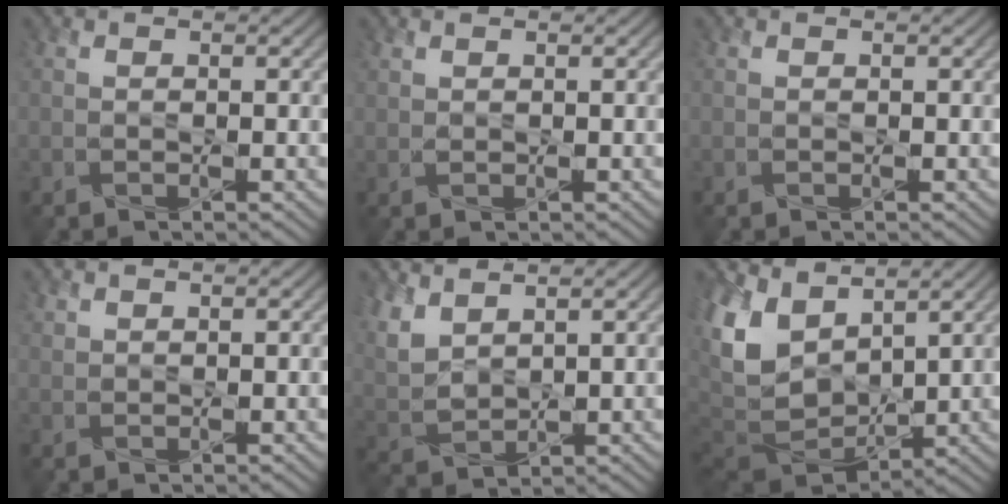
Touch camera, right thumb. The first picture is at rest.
{"total": 0.6, "force": [0.5, 0.2, 0.2], "torque": [-0.009, 0.000, 0.012]}
{"total": 0.0}
{"total": 0.8, "force": [0.7, 0.5, 0.2], "torque": [-0.008, -0.002, 0.018]}
{"total": 5.9, "force": [3.6, 2.9, 3.7], "torque": [-0.104, 0.001, 0.080]}
{"total": 10.4, "force": [2.6, 6.9, 7.4], "torque": [-0.198, -0.007, 0.052]}